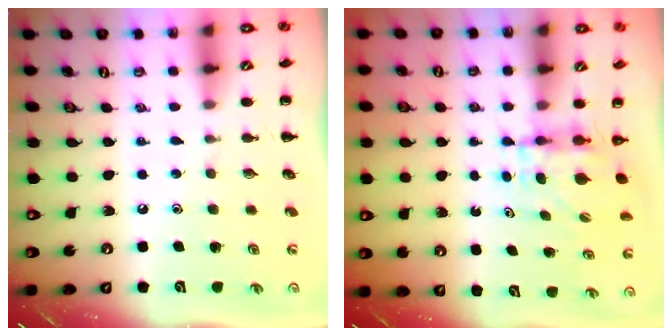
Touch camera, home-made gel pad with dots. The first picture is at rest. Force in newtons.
{"total": 4.2, "press": 4.2, "slide": 0.1}